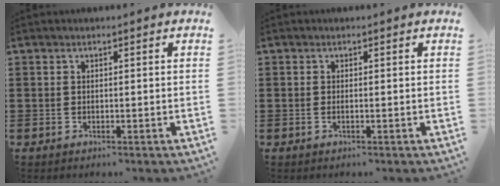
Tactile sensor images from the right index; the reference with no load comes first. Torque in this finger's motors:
{"motor_torque": [-0.20, -0.01, 0.04, -0.01]}